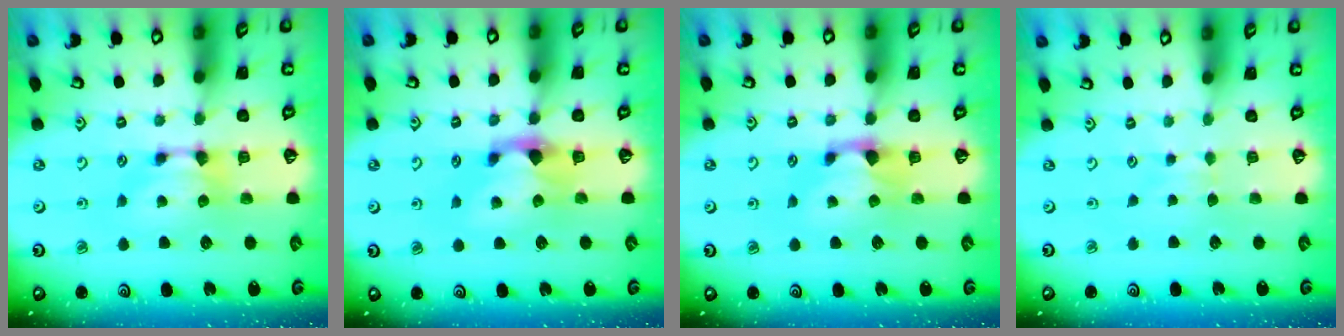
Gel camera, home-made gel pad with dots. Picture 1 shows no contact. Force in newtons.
{"total": 1.8, "press": 1.2, "slide": 1.4}
{"total": 1.2, "press": 0.4, "slide": 1.2}
{"total": 3.1, "press": 3.1, "slide": 0.3}